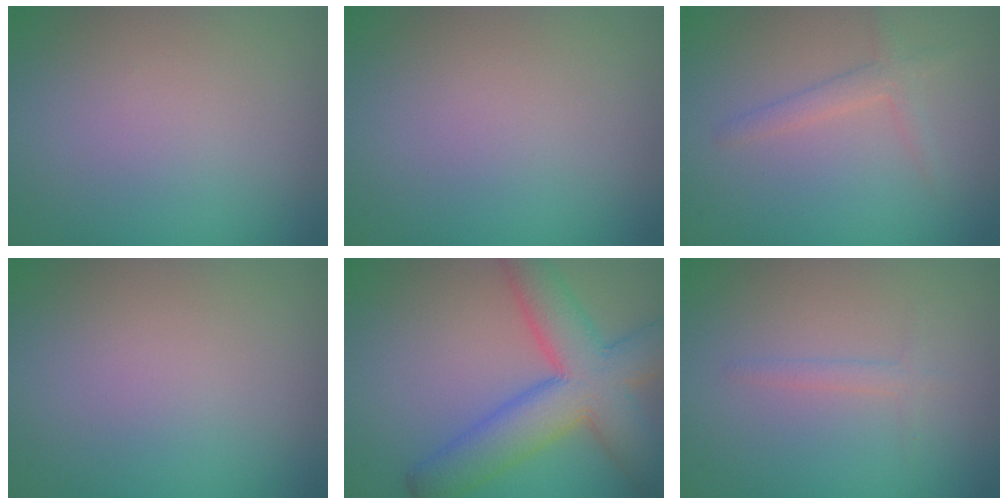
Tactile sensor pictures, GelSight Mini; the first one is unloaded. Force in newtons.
{"total": 0.0}
{"total": 1.9, "press": 1.9, "slide": 0.1}
{"total": 0.0}
{"total": 9.5, "press": 9.5, "slide": 0.4}
{"total": 1.1, "press": 1.1, "slide": 0.1}